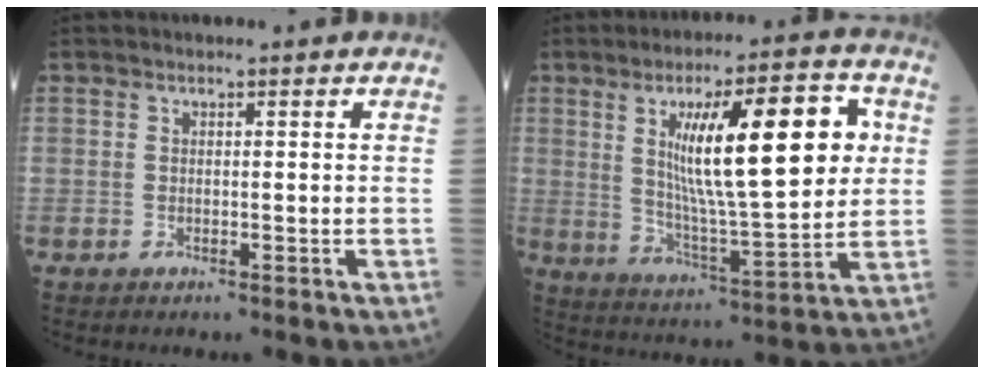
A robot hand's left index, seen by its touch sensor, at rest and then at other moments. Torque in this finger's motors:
{"motor_torque": [1.63, -0.51, 1.05, 0.21]}